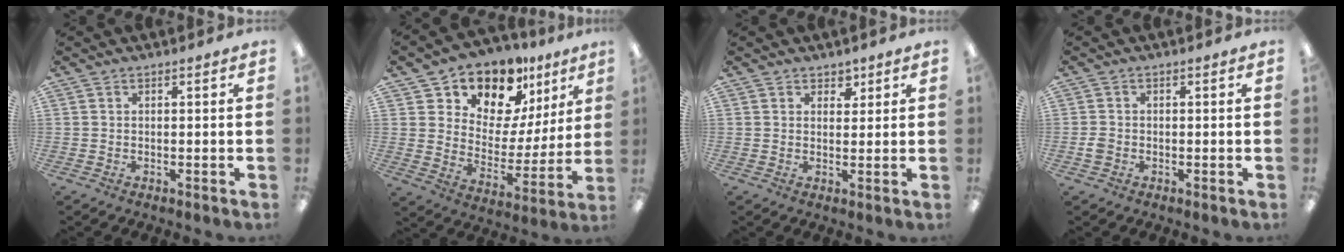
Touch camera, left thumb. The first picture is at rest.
{"total": 13.5, "force": [11.1, 6.9, 3.4], "torque": [-0.073, -0.094, 0.202]}
{"total": 2.9, "force": [2.0, 2.1, 0.4], "torque": [0.003, -0.005, 0.033]}
{"total": 1.9, "force": [-0.4, 1.6, 0.9], "torque": [-0.015, 0.004, -0.008]}